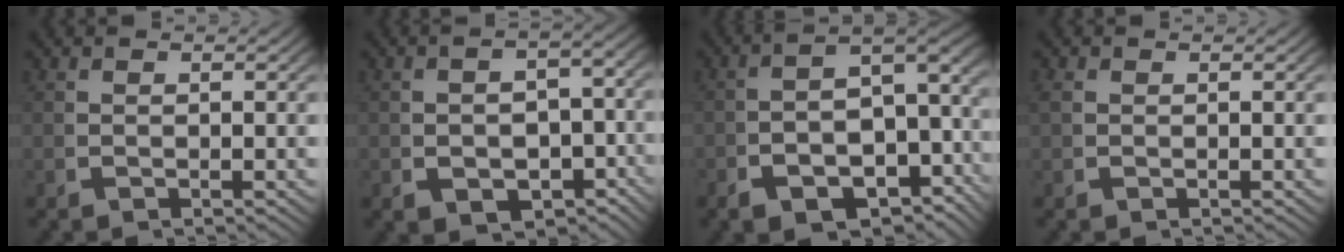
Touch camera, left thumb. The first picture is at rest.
{"total": 5.9, "force": [-1.9, 4.1, 3.9], "torque": [-0.056, -0.027, -0.012]}
{"total": 10.7, "force": [-3.1, 7.0, 7.5], "torque": [-0.119, -0.029, -0.034]}
{"total": 0.5, "force": [0.2, 0.4, 0.2], "torque": [-0.010, -0.006, 0.009]}